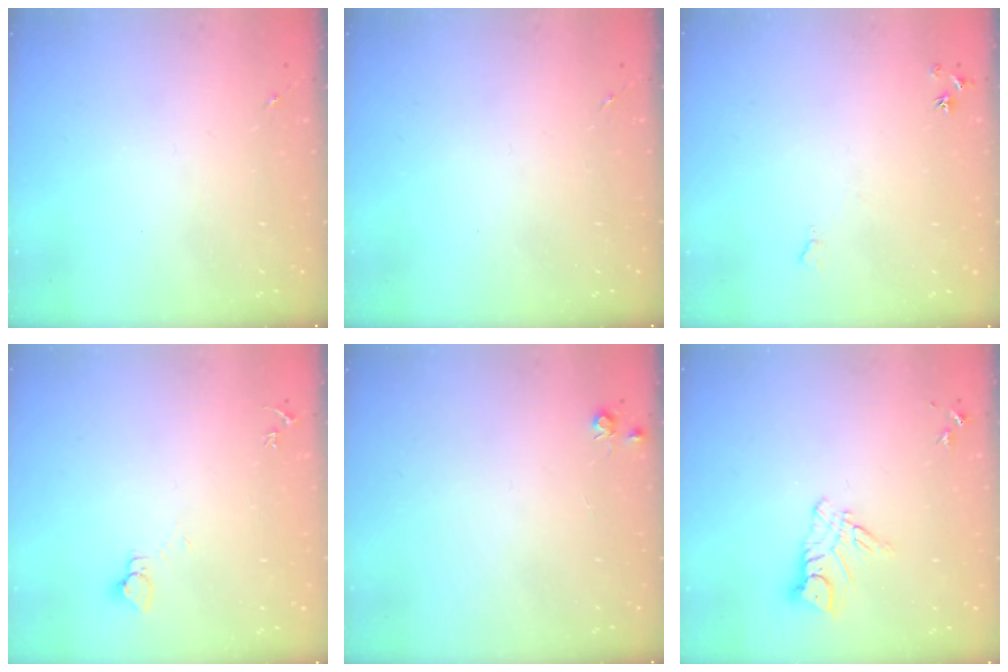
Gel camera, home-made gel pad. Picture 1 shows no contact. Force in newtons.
{"total": 0.0}
{"total": 4.7, "press": 4.7, "slide": 0.7}
{"total": 2.7, "press": 2.7, "slide": 0.1}
{"total": 5.4, "press": 5.3, "slide": 0.7}
{"total": 8.6, "press": 8.5, "slide": 0.9}